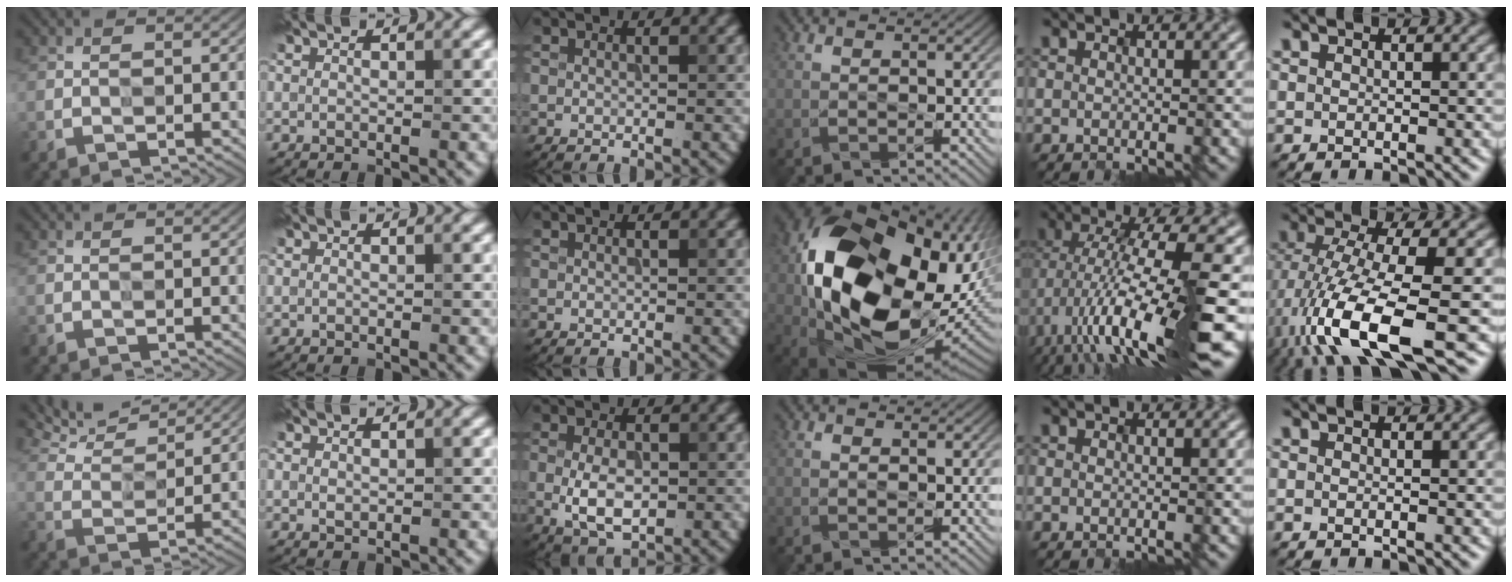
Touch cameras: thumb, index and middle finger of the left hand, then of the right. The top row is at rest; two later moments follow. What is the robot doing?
{"motion": "insert", "object": "drawer"}